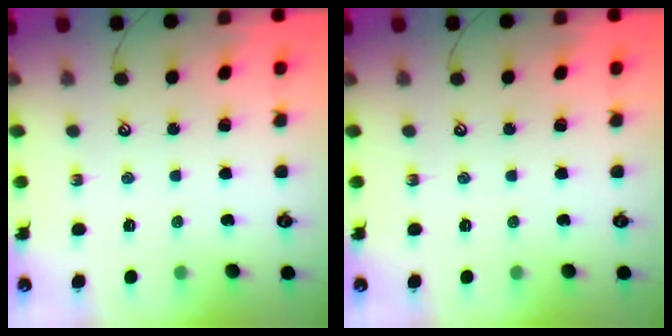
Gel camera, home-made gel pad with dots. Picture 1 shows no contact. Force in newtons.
{"total": 0.0}